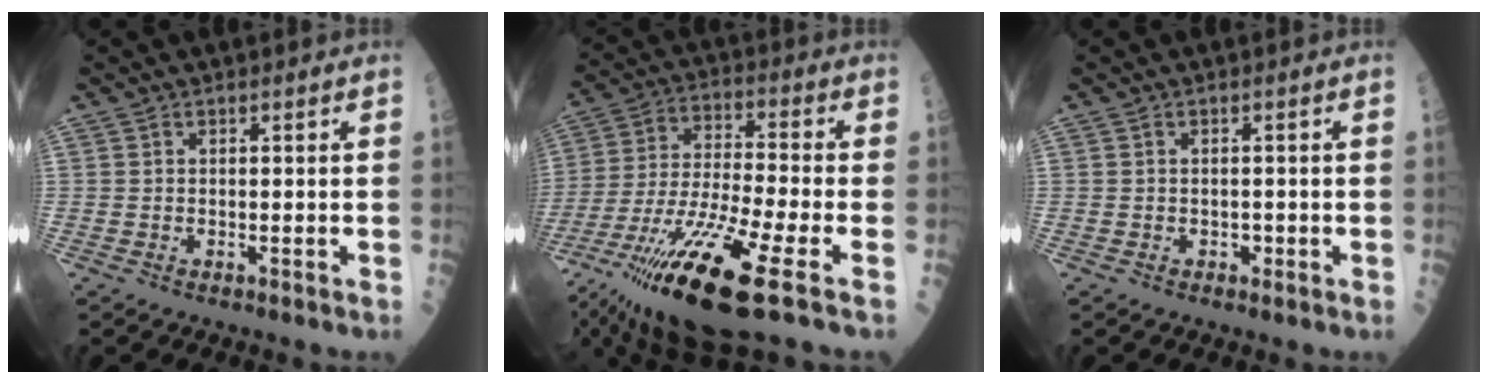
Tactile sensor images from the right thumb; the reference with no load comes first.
{"total": 23.7, "force": [-11.5, 4.2, 20.3], "torque": [-0.449, -0.014, -0.206]}
{"total": 0.8, "force": [-0.3, 0.6, 0.4], "torque": [-0.002, 0.002, -0.004]}